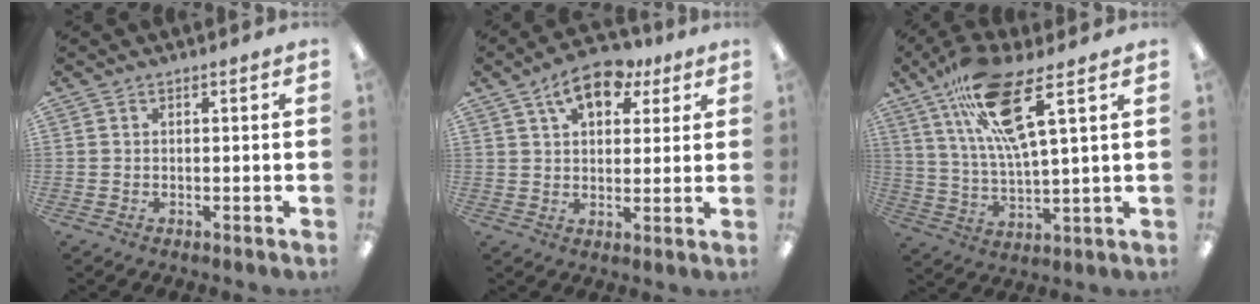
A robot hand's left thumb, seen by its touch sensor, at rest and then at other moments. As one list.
[{"total": 11.0, "force": [6.3, 6.0, 6.7], "torque": [-0.088, -0.021, 0.108]}, {"total": 16.9, "force": [9.7, 3.8, 13.3], "torque": [-0.257, -0.029, 0.159]}]